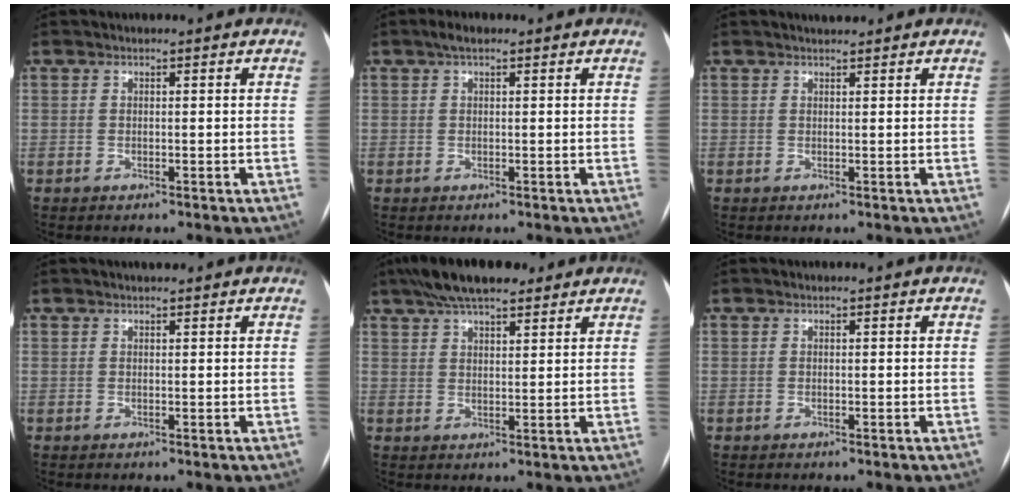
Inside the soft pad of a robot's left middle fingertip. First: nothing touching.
{"total": 1.9, "force": [1.2, 0.6, 1.3], "torque": [-0.028, 0.017, 0.022]}
{"total": 1.6, "force": [1.5, 0.2, 0.6], "torque": [-0.014, 0.009, 0.026]}
{"total": 1.6, "force": [1.3, 0.2, 0.8], "torque": [-0.015, 0.011, 0.021]}
{"total": 10.8, "force": [8.3, 2.9, 6.2], "torque": [-0.107, 0.037, 0.140]}
{"total": 0.0}